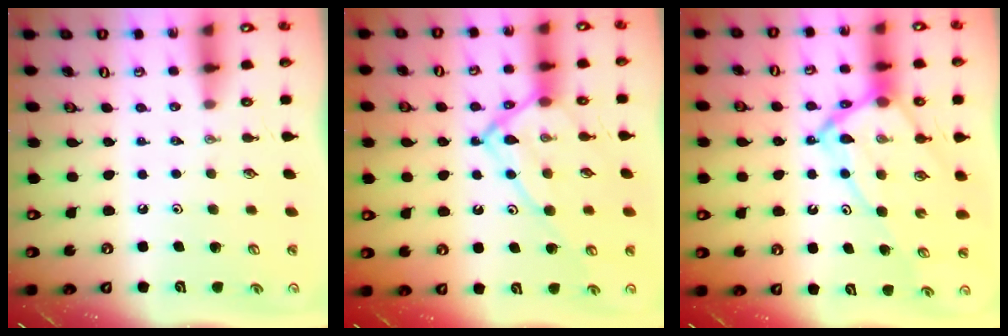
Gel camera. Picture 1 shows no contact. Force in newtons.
{"total": 15.3, "press": 15.2, "slide": 1.5}
{"total": 15.6, "press": 15.6, "slide": 1.5}